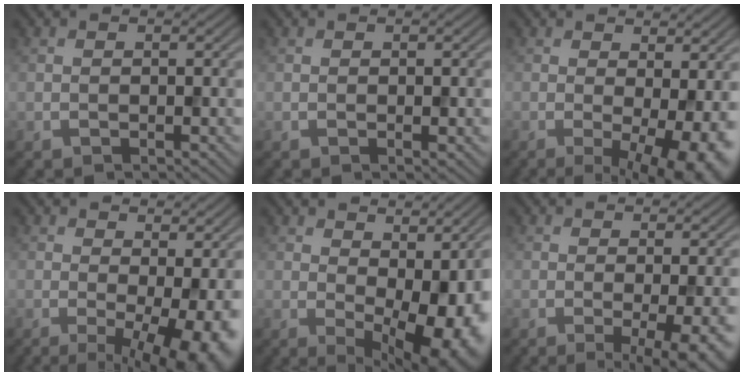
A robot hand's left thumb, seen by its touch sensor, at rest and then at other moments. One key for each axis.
{"total": 0.6, "fx": 0.0, "fy": 0.1, "fz": 0.6, "tx": -0.007, "ty": -0.002, "tz": 0.000}
{"total": 8.3, "fx": -0.8, "fy": 2.3, "fz": 7.9, "tx": -0.105, "ty": -0.008, "tz": -0.007}
{"total": 9.4, "fx": -1.2, "fy": 2.6, "fz": 8.9, "tx": -0.118, "ty": -0.006, "tz": -0.011}
{"total": 12.8, "fx": -0.4, "fy": 5.8, "fz": 11.4, "tx": -0.140, "ty": -0.013, "tz": 0.022}
{"total": 6.0, "fx": -1.6, "fy": 1.2, "fz": 5.6, "tx": -0.081, "ty": -0.007, "tz": -0.021}